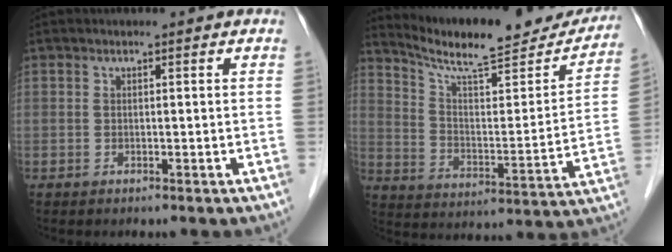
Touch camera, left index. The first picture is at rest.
{"total": 21.1, "force": [19.4, 2.9, 7.9], "torque": [-0.121, -0.042, 0.273]}